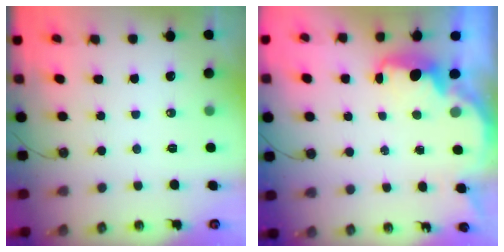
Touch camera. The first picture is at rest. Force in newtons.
{"total": 2.3, "press": 2.3, "slide": 0.4}